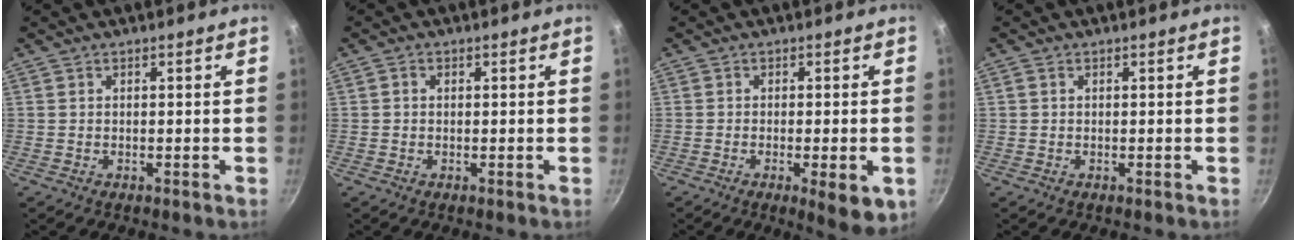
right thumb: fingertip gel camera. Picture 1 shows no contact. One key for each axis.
{"total": 1.0, "fx": 0.1, "fy": 0.8, "fz": 0.5, "tx": -0.009, "ty": 0.006, "tz": 0.001}
{"total": 7.1, "fx": -2.4, "fy": 1.7, "fz": 6.4, "tx": -0.082, "ty": -0.002, "tz": -0.030}
{"total": 0.5, "fx": 0.1, "fy": 0.4, "fz": 0.3, "tx": -0.004, "ty": 0.003, "tz": 0.002}